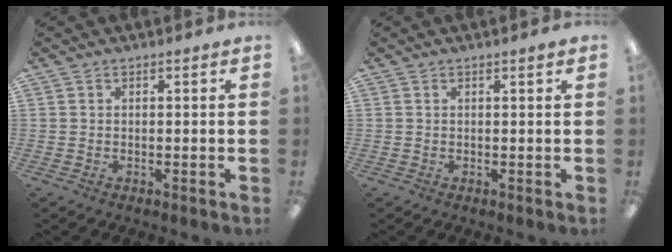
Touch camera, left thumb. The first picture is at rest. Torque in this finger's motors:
{"motor_torque": [0.24, -0.03, 0.25, 0.25, 0.04]}